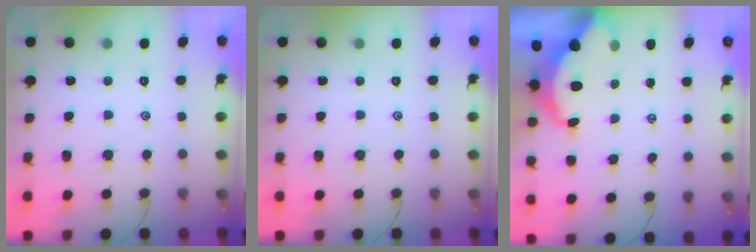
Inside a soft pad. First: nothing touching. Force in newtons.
{"total": 0.0}
{"total": 5.9, "press": 5.9, "slide": 0.6}